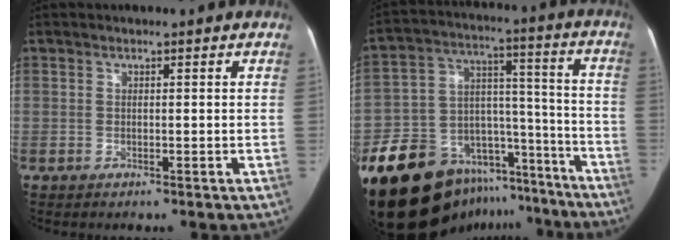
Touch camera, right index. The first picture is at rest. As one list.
[{"total": 26.3, "force": [-19.2, 14.4, 10.7], "torque": [-0.164, 0.060, -0.273]}]